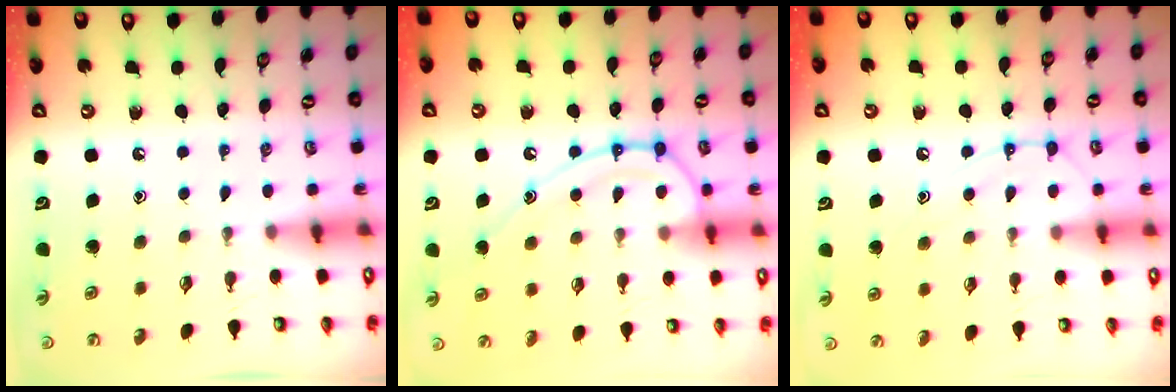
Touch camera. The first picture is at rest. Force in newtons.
{"total": 13.7, "press": 13.6, "slide": 1.5}
{"total": 10.1, "press": 10.1, "slide": 0.9}